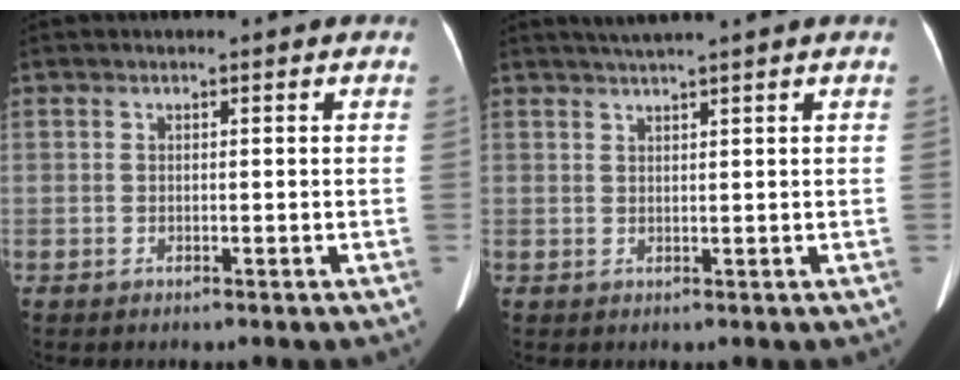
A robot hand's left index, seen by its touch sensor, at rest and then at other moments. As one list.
[{"total": 3.2, "force": [2.6, -1.0, 1.6], "torque": [-0.022, 0.015, 0.049]}]